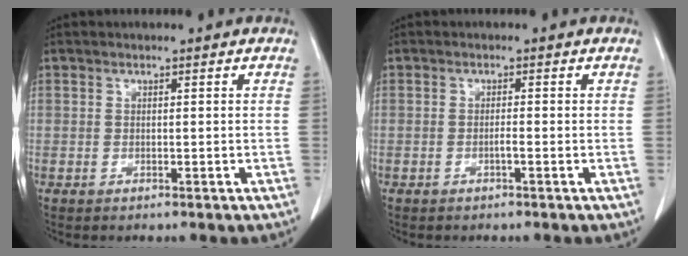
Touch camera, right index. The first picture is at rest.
{"total": 0.8, "force": [-0.4, -0.1, 0.7], "torque": [-0.011, 0.003, -0.006]}